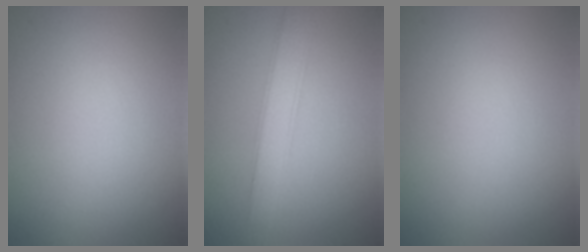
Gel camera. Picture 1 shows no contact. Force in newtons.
{"total": 3.1, "press": 3.1, "slide": 0.0}
{"total": 0.0}